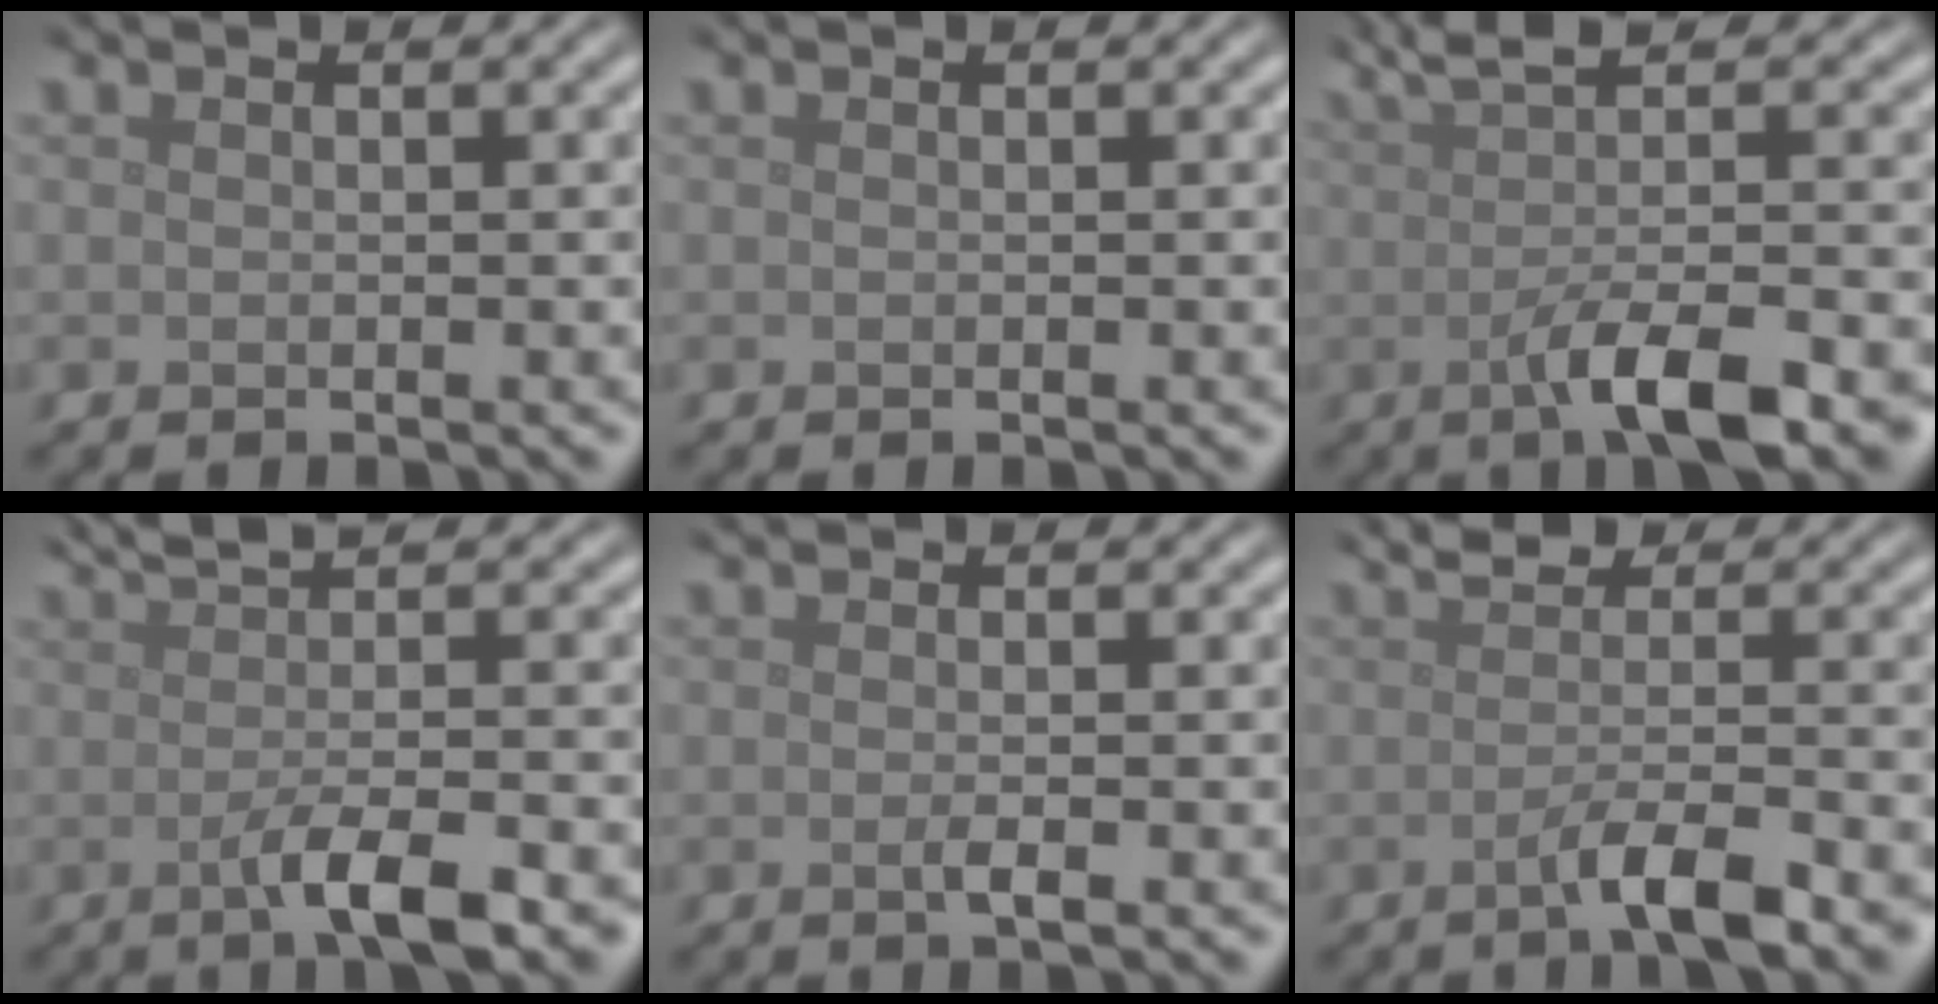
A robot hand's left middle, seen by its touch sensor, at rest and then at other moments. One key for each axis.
{"total": 0.0}
{"total": 8.2, "fx": -0.8, "fy": 2.4, "fz": 7.8, "tx": -0.109, "ty": 0.004, "tz": -0.018}
{"total": 6.9, "fx": -0.8, "fy": 1.9, "fz": 6.6, "tx": -0.083, "ty": 0.004, "tz": -0.012}
{"total": 1.3, "fx": -0.1, "fy": 0.3, "fz": 1.3, "tx": -0.022, "ty": -0.003, "tz": -0.005}
{"total": 4.6, "fx": -1.2, "fy": 1.3, "fz": 4.2, "tx": -0.061, "ty": -0.002, "tz": -0.020}